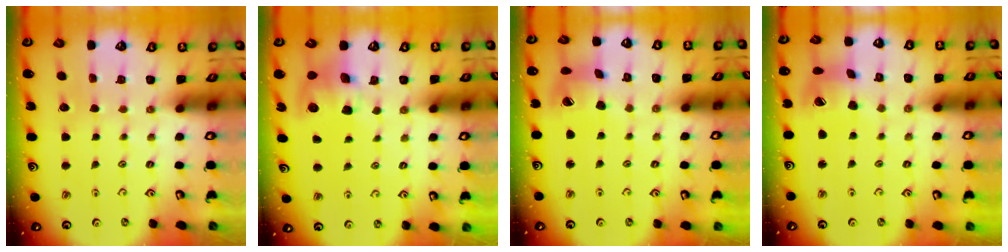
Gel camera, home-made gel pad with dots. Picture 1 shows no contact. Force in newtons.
{"total": 9.0, "press": 9.0, "slide": 1.0}
{"total": 12.2, "press": 12.1, "slide": 1.4}
{"total": 12.2, "press": 12.1, "slide": 1.4}